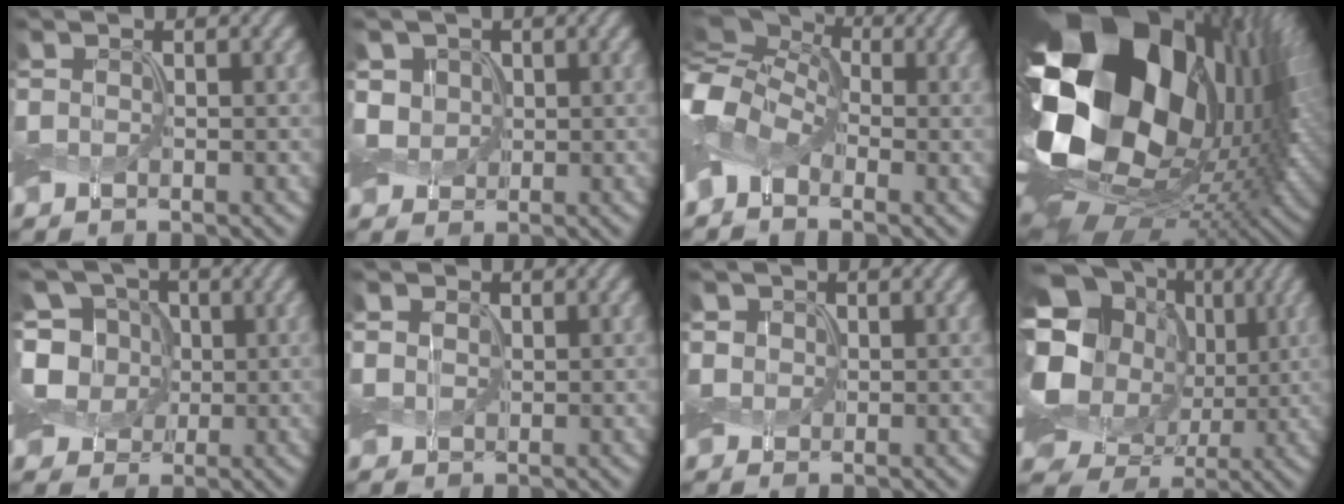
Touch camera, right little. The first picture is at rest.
{"total": 2.5, "force": [0.2, 2.3, 1.0], "torque": [-0.026, 0.003, -0.003]}
{"total": 9.3, "force": [-1.3, 6.9, 6.1], "torque": [-0.118, 0.016, -0.050]}
{"total": 21.8, "force": [2.5, 14.6, 16.0], "torque": [-0.317, -0.039, 0.059]}
{"total": 6.3, "force": [-0.1, 5.5, 3.1], "torque": [-0.071, 0.020, -0.029]}
{"total": 1.5, "force": [0.3, 1.3, 0.7], "torque": [-0.020, 0.001, 0.003]}
{"total": 1.3, "force": [0.4, 1.2, 0.3], "torque": [-0.013, 0.001, 0.003]}
{"total": 18.3, "force": [1.9, 15.7, 9.1], "torque": [-0.214, 0.023, 0.022]}